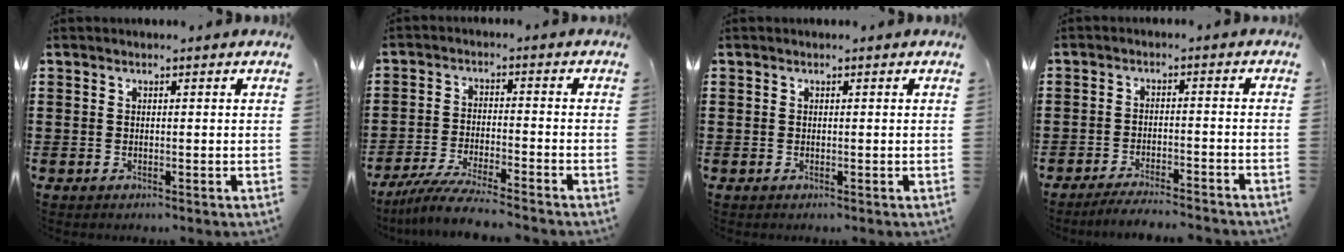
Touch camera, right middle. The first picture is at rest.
{"total": 6.0, "force": [-5.5, -0.1, 2.5], "torque": [-0.058, -0.016, -0.107]}
{"total": 0.0}
{"total": 3.7, "force": [-3.6, -0.1, 0.9], "torque": [-0.015, 0.000, -0.072]}